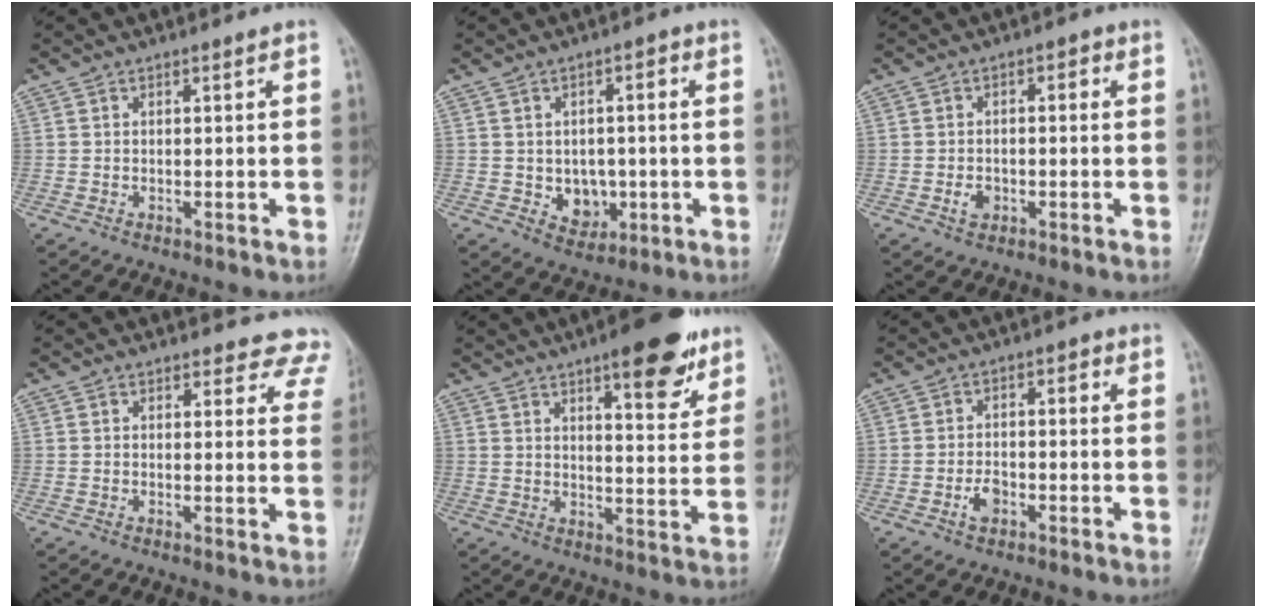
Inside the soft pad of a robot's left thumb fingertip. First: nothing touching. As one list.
[{"total": 6.9, "force": [-0.9, 5.5, 4.0], "torque": [-0.020, 0.004, -0.006]}, {"total": 3.6, "force": [-0.8, 2.7, 2.2], "torque": [-0.020, 0.013, -0.016]}, {"total": 8.2, "force": [7.5, 3.3, 0.3], "torque": [0.055, -0.034, 0.048]}, {"total": 12.8, "force": [7.9, 4.1, 9.1], "torque": [-0.089, -0.040, 0.105]}, {"total": 4.1, "force": [-1.6, 2.7, 2.7], "torque": [-0.035, 0.020, -0.031]}]